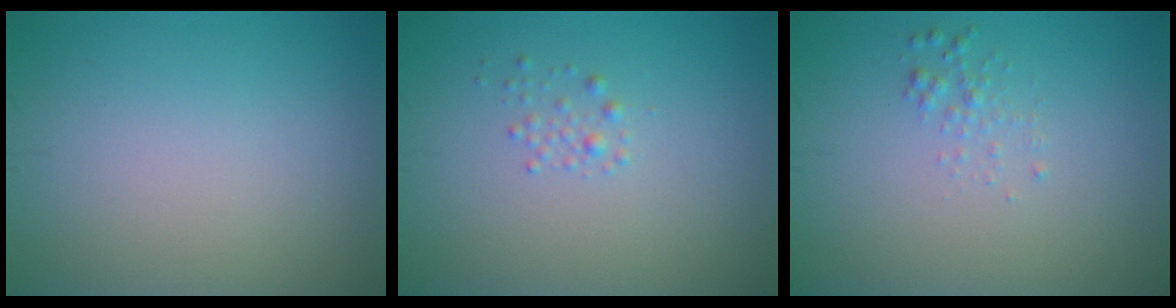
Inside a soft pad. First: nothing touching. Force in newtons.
{"total": 0.9, "press": 0.9, "slide": 0.0}
{"total": 1.0, "press": 1.0, "slide": 0.0}